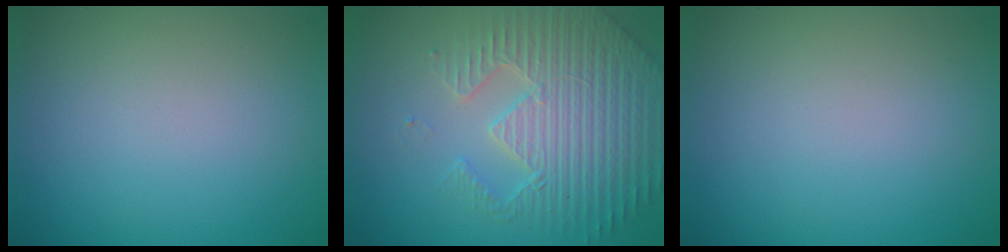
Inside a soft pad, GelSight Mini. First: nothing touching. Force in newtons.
{"total": 5.3, "press": 5.1, "slide": 1.5}
{"total": 0.0}